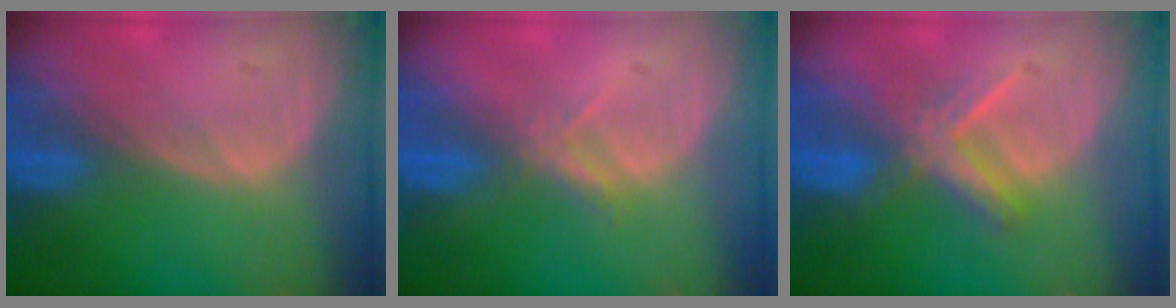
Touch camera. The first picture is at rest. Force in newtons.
{"total": 2.3, "press": 2.1, "slide": 0.9}
{"total": 5.5, "press": 5.4, "slide": 0.5}